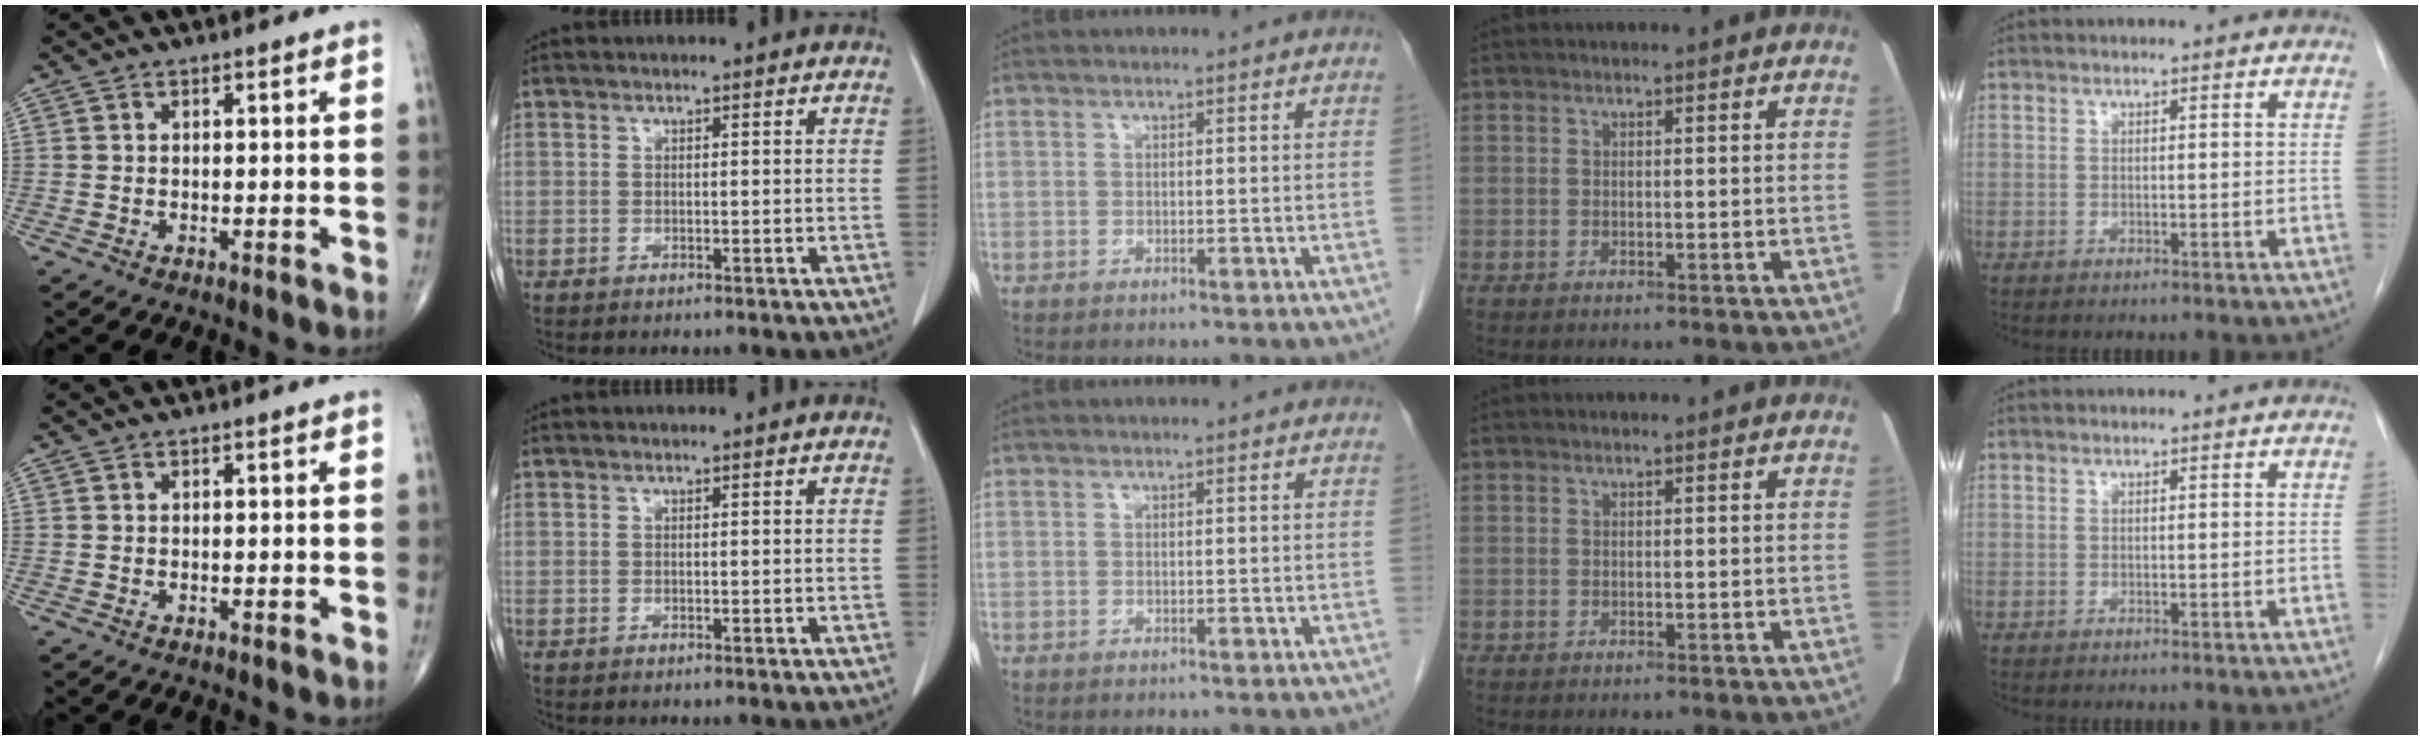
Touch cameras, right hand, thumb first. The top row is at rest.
{}